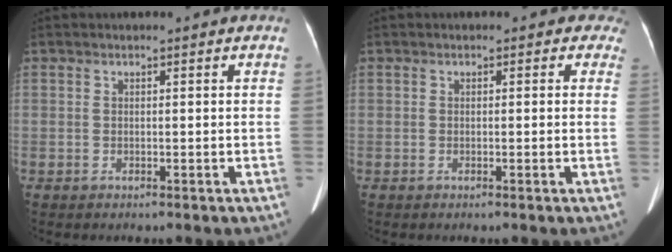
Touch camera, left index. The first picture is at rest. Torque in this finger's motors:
{"motor_torque": [1.07, -1.07, 0.09, 0.00]}